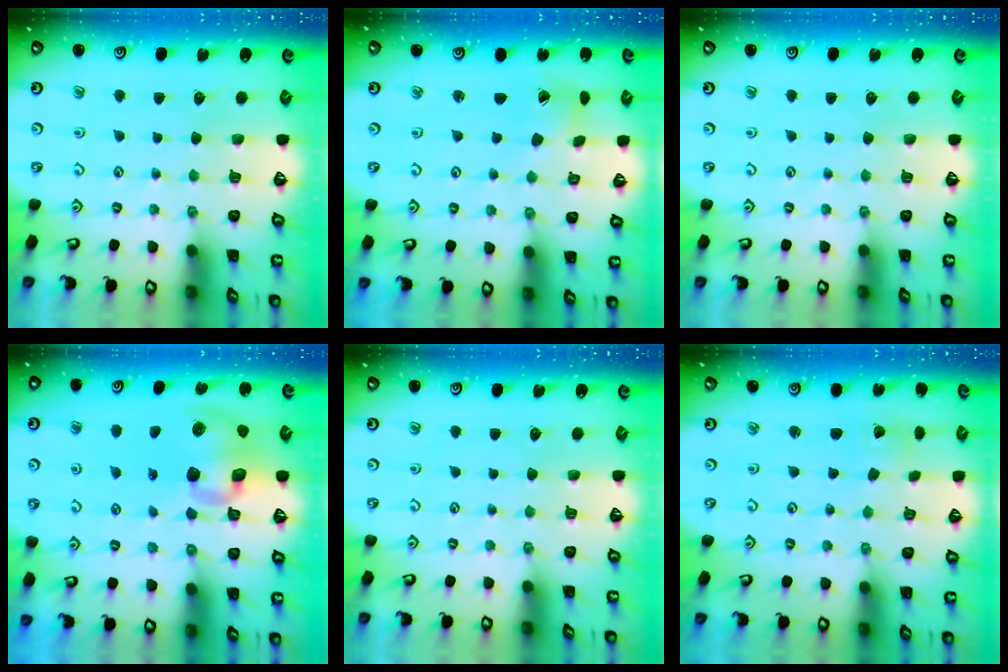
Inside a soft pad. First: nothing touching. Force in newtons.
{"total": 2.2, "press": 2.2, "slide": 0.3}
{"total": 0.0}
{"total": 12.5, "press": 12.3, "slide": 1.9}
{"total": 0.0}
{"total": 1.7, "press": 1.7, "slide": 0.1}